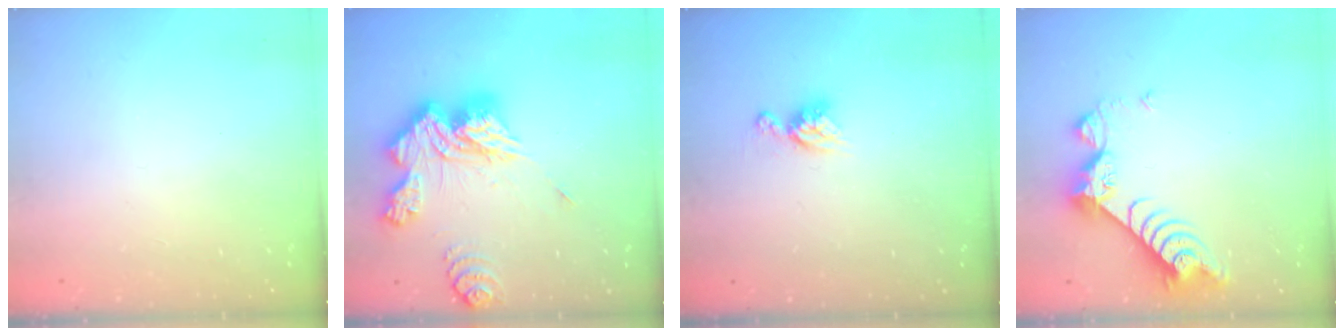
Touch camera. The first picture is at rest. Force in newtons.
{"total": 20.4, "press": 20.3, "slide": 1.9}
{"total": 8.0, "press": 7.9, "slide": 0.7}
{"total": 9.1, "press": 9.1, "slide": 0.6}